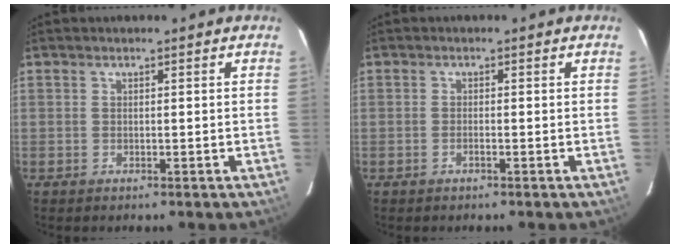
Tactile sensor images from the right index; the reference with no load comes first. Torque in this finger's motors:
{"motor_torque": [-0.01, 0.09, -0.04, -0.01]}